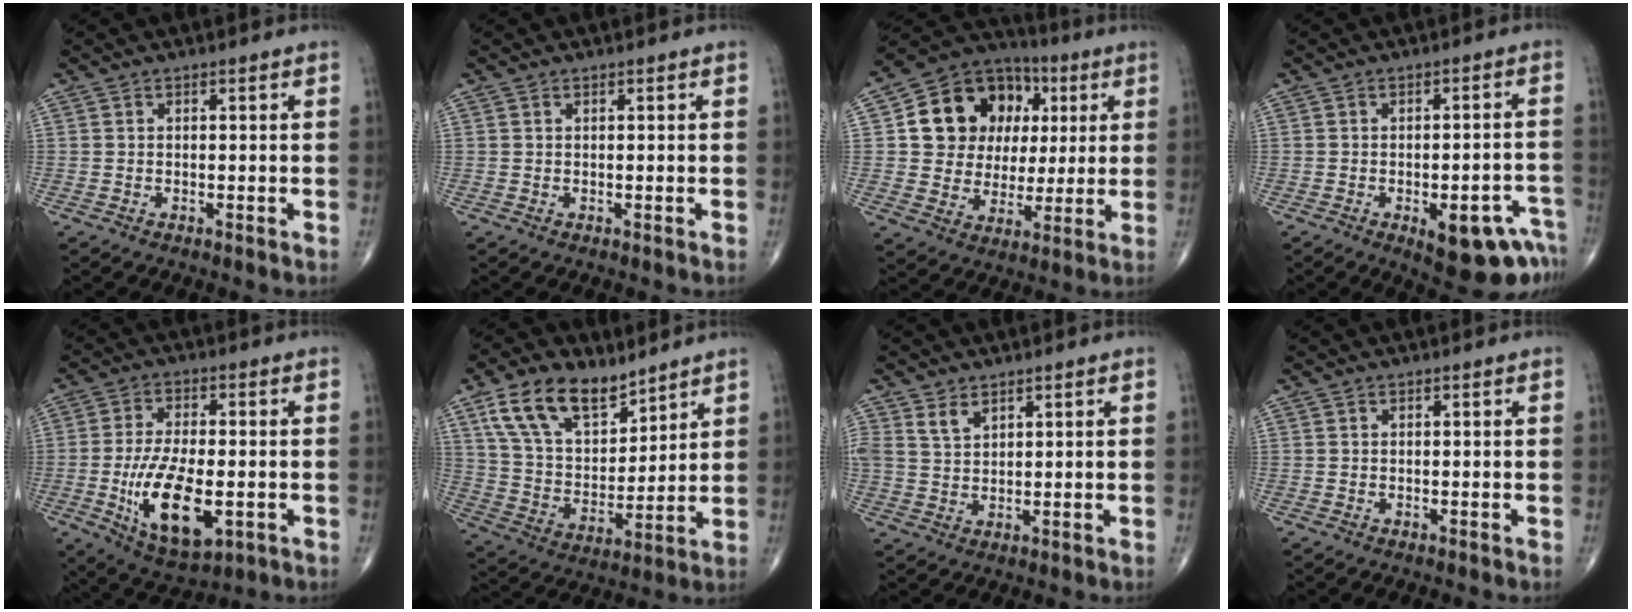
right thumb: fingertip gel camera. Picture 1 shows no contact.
{"total": 0.0}
{"total": 17.6, "force": [4.1, 14.5, 9.1], "torque": [-0.107, 0.020, 0.075]}
{"total": 12.3, "force": [-6.5, 4.7, 9.3], "torque": [-0.080, 0.032, -0.075]}
{"total": 14.8, "force": [-3.4, 6.7, 12.8], "torque": [-0.227, -0.008, -0.047]}
{"total": 16.0, "force": [10.1, 8.5, 9.0], "torque": [-0.130, -0.044, 0.196]}
{"total": 3.4, "force": [2.3, 1.9, 1.6], "torque": [-0.022, -0.014, 0.052]}
{"total": 0.0}